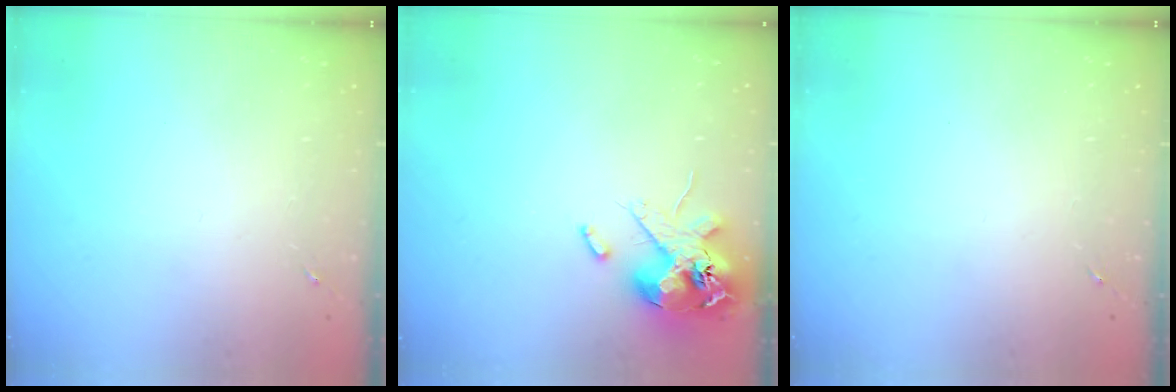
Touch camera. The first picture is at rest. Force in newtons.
{"total": 13.4, "press": 13.2, "slide": 2.3}
{"total": 0.0}